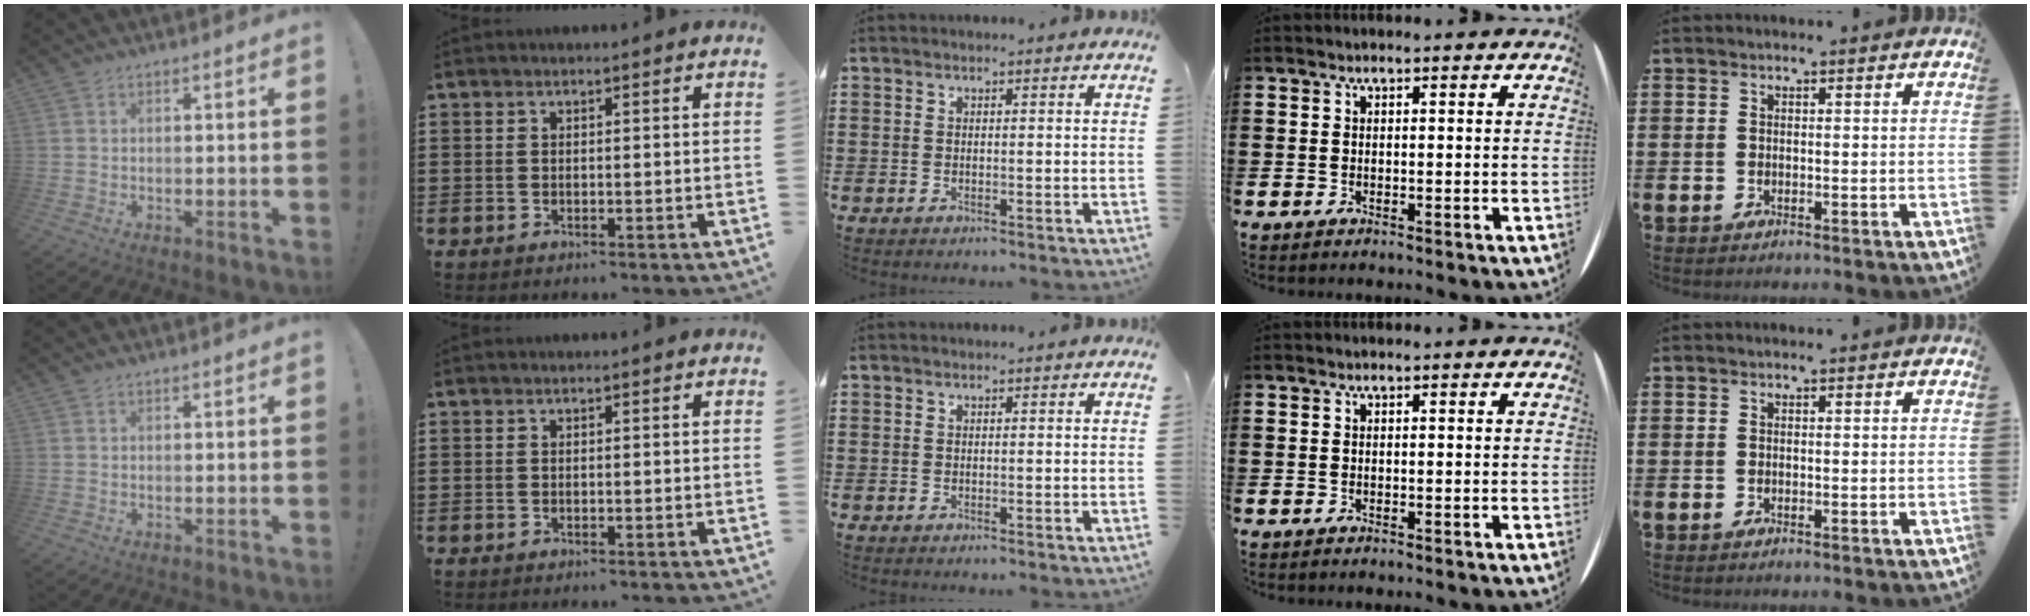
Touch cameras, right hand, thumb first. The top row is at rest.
{}